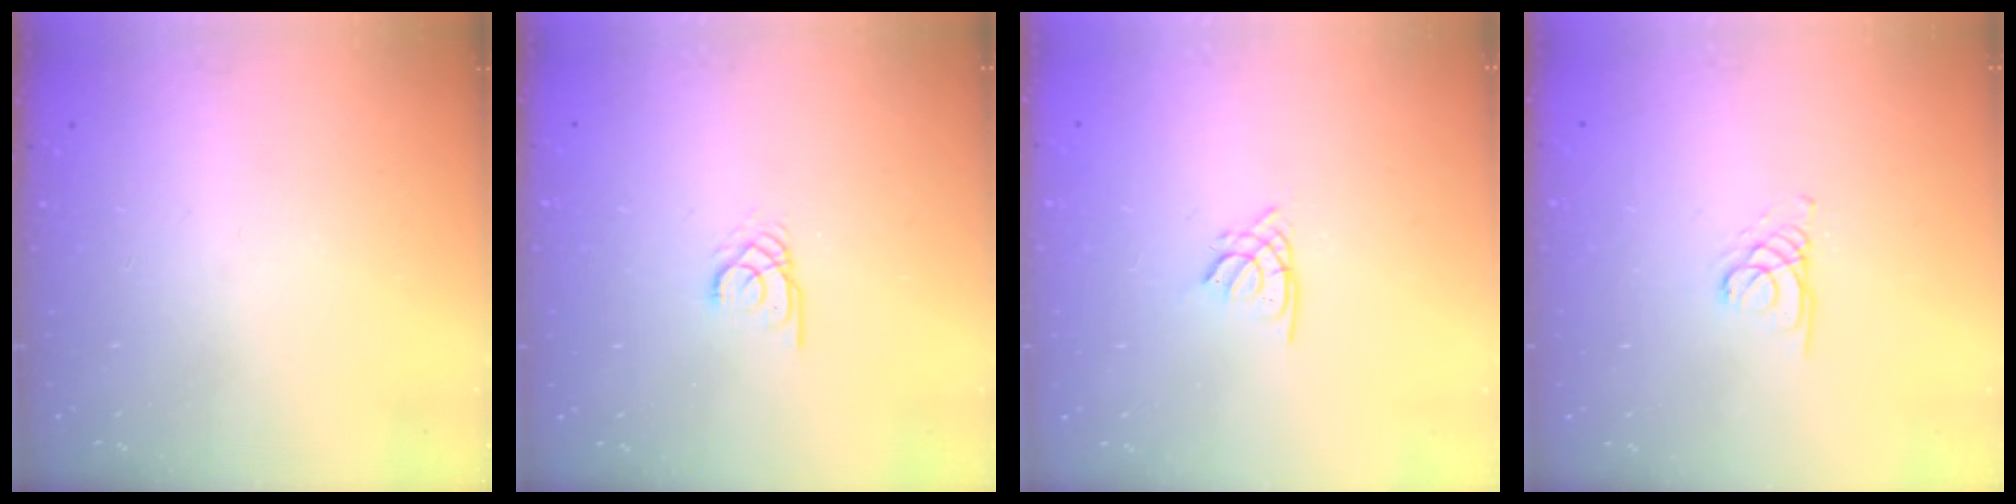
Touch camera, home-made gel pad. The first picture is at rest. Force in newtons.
{"total": 1.8, "press": 1.8, "slide": 0.2}
{"total": 1.4, "press": 1.4, "slide": 0.3}
{"total": 1.4, "press": 1.3, "slide": 0.1}